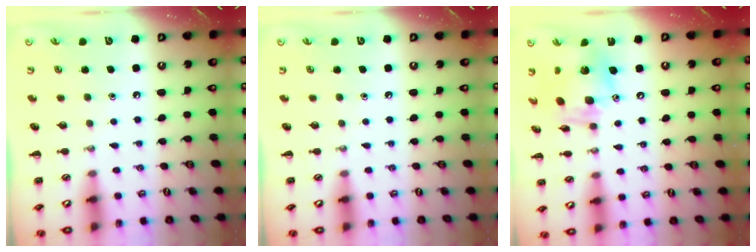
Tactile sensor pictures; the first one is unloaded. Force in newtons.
{"total": 0.0}
{"total": 13.3, "press": 13.2, "slide": 2.1}